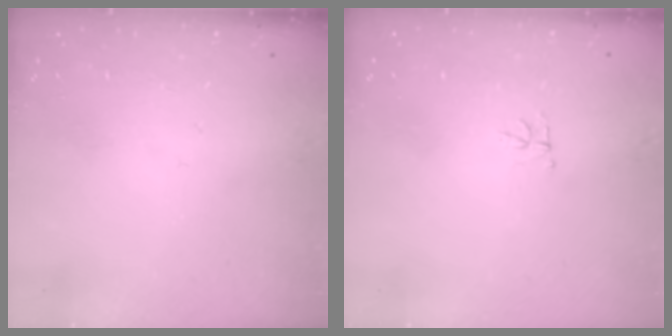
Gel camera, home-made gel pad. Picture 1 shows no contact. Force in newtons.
{"total": 2.8, "press": 2.8, "slide": 0.2}